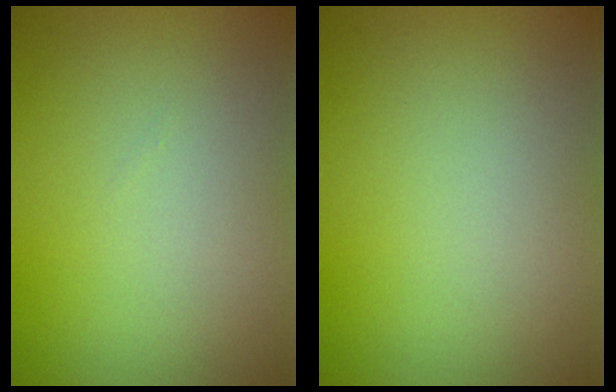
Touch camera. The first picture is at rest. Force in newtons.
{"total": 0.0}